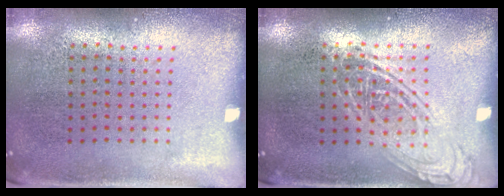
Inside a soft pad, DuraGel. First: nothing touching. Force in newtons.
{"total": 1.6, "press": 1.6, "slide": 0.1}